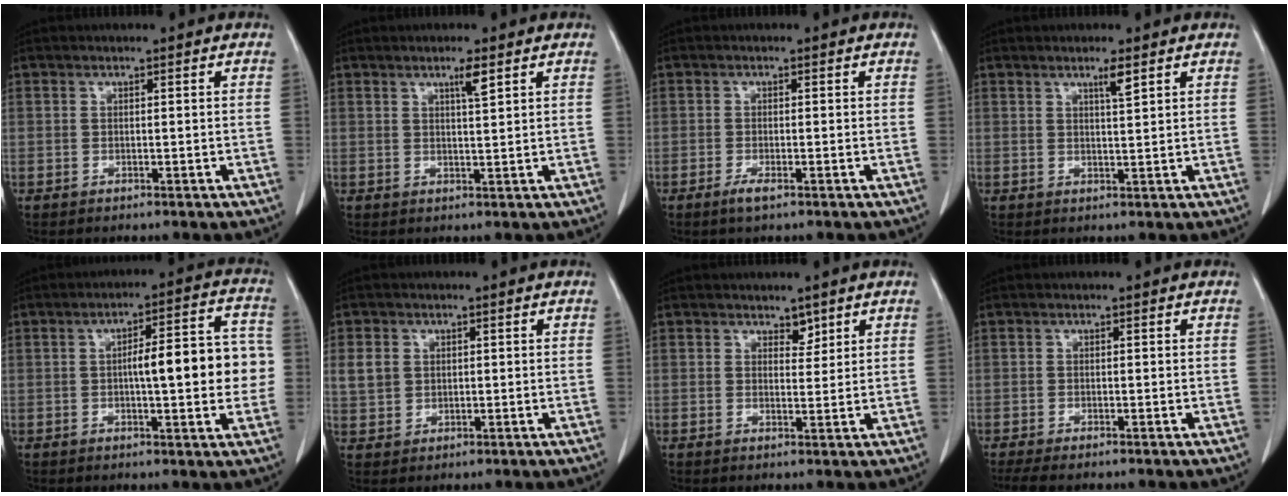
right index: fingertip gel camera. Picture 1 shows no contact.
{"total": 2.5, "force": [1.5, -0.1, 2.0], "torque": [-0.039, -0.003, 0.027]}
{"total": 1.8, "force": [-1.1, 0.3, 1.4], "torque": [-0.029, -0.003, -0.020]}
{"total": 2.2, "force": [1.4, -0.2, 1.7], "torque": [-0.034, -0.004, 0.026]}
{"total": 12.0, "force": [-0.2, 2.9, 11.6], "torque": [-0.152, 0.032, 0.000]}
{"total": 5.2, "force": [1.1, 4.5, 2.3], "torque": [-0.054, 0.009, 0.029]}
{"total": 1.9, "force": [1.5, 1.0, 0.7], "torque": [-0.007, -0.003, 0.023]}
{"total": 2.6, "force": [-2.0, 0.2, 1.5], "torque": [-0.028, -0.009, -0.036]}